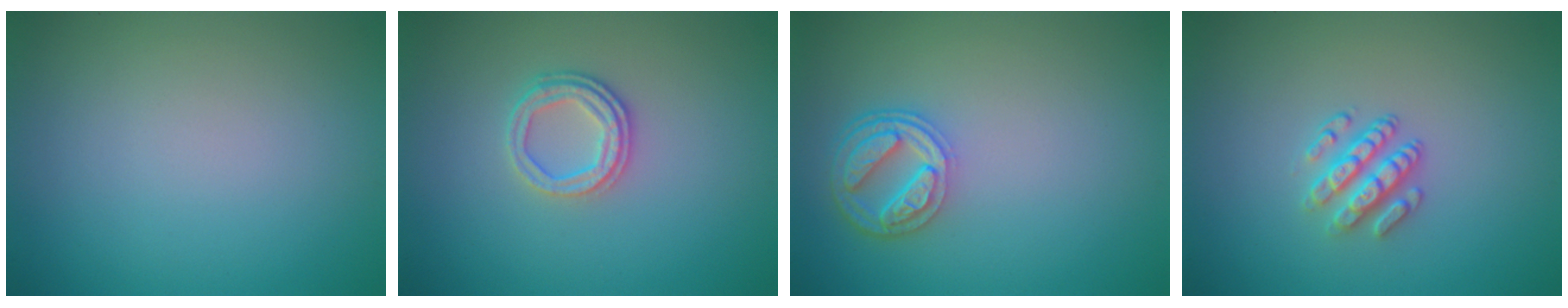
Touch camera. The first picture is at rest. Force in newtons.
{"total": 2.6, "press": 2.3, "slide": 1.1}
{"total": 4.3, "press": 3.4, "slide": 2.6}
{"total": 2.8, "press": 2.4, "slide": 1.5}